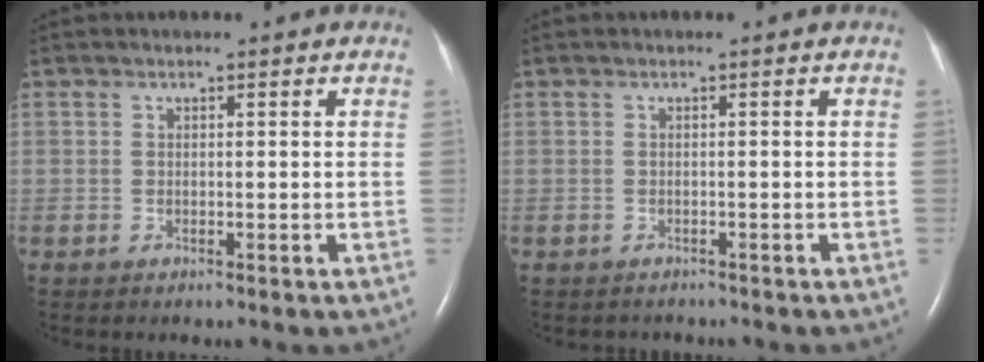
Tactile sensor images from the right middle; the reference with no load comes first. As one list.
[{"total": 1.5, "force": [-1.3, 0.7, 0.1], "torque": [-0.010, -0.001, -0.017]}]